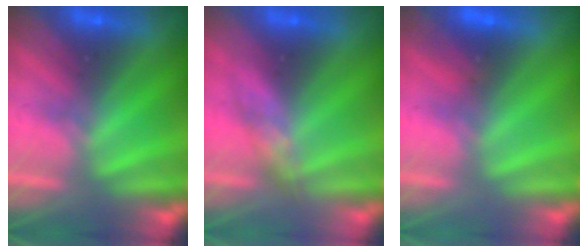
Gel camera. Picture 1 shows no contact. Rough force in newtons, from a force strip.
{"total": 2.8}
{"total": 1.2}